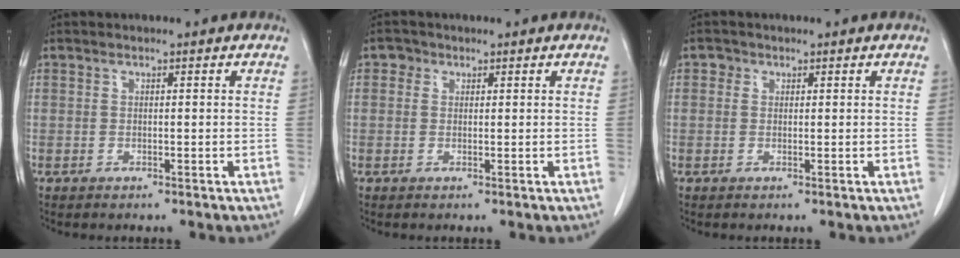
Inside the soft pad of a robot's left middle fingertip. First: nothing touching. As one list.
[{"total": 1.4, "force": [0.6, 1.3, 0.3], "torque": [0.003, 0.003, 0.004]}, {"total": 1.1, "force": [0.4, 1.0, 0.2], "torque": [0.006, 0.003, 0.002]}]